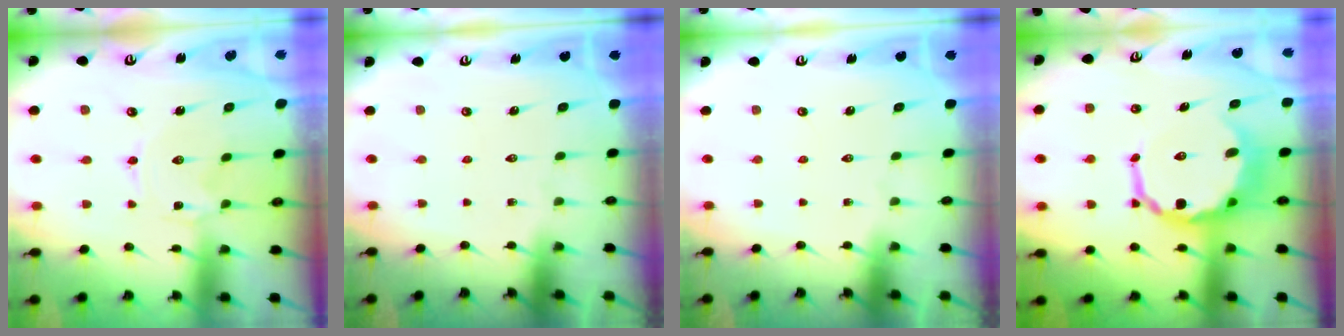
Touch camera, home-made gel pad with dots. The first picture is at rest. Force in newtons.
{"total": 0.0}
{"total": 0.0}
{"total": 11.4, "press": 11.1, "slide": 2.8}